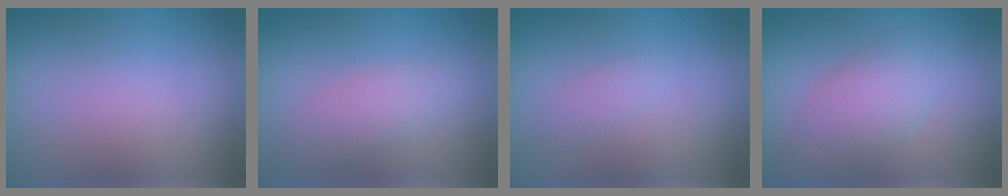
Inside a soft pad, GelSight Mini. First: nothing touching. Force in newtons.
{"total": 2.8, "press": 2.8, "slide": 0.0}
{"total": 1.2, "press": 1.1, "slide": 0.1}
{"total": 4.6, "press": 4.6, "slide": 0.2}